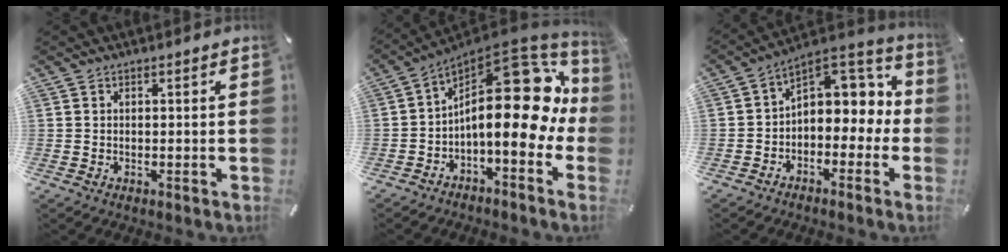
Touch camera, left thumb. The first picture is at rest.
{"total": 21.9, "force": [2.3, 10.3, 19.2], "torque": [-0.302, -0.042, 0.040]}
{"total": 8.1, "force": [1.8, 6.4, 4.5], "torque": [-0.054, -0.022, 0.034]}